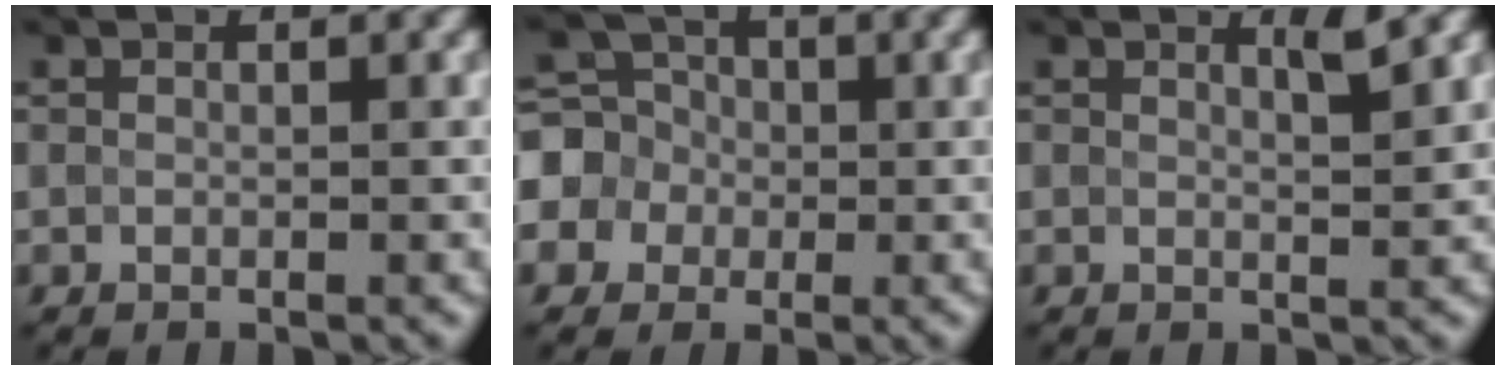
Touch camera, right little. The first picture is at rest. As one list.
[{"total": 6.1, "force": [-0.7, 5.8, 1.8], "torque": [-0.046, 0.021, -0.043]}, {"total": 1.4, "force": [1.0, 0.0, 1.0], "torque": [-0.014, 0.000, 0.012]}]